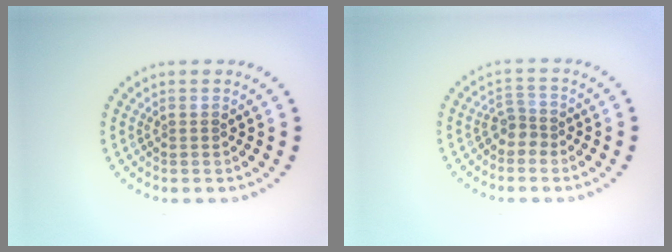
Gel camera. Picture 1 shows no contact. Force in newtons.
{"total": 1.7, "press": 1.1, "slide": 1.2}